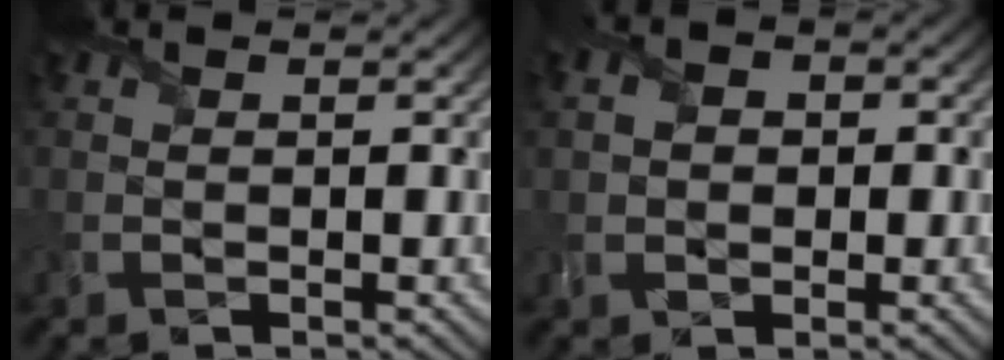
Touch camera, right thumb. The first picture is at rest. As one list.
[{"total": 3.1, "force": [0.3, 2.6, 1.7], "torque": [-0.044, 0.005, -0.007]}]